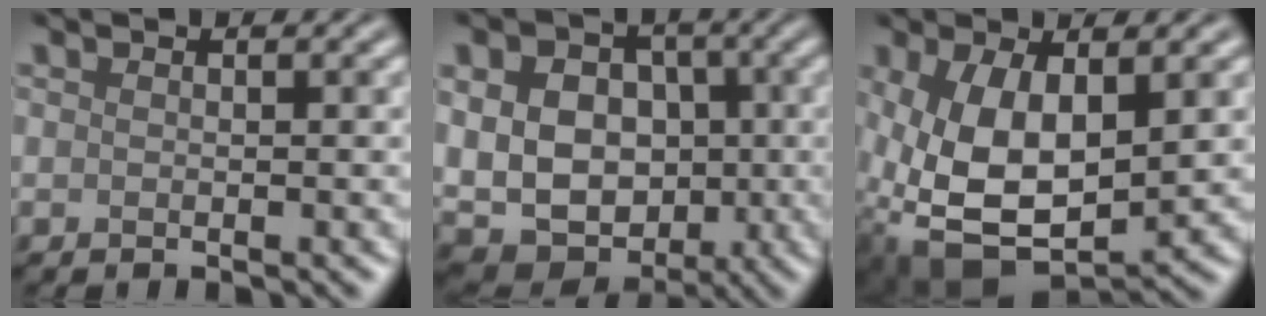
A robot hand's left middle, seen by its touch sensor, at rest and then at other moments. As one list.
[{"total": 14.5, "force": [1.3, 12.0, 8.0], "torque": [-0.148, 0.020, 0.024]}, {"total": 10.0, "force": [0.0, 5.7, 8.3], "torque": [-0.186, -0.015, 0.010]}]